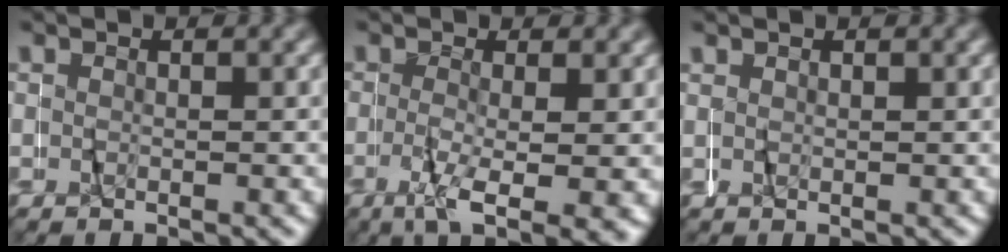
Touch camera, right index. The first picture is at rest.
{"total": 5.6, "force": [-2.4, 1.4, 4.9], "torque": [-0.084, -0.021, -0.024]}
{"total": 0.5, "force": [0.4, 0.2, -0.1], "torque": [0.001, -0.001, 0.010]}